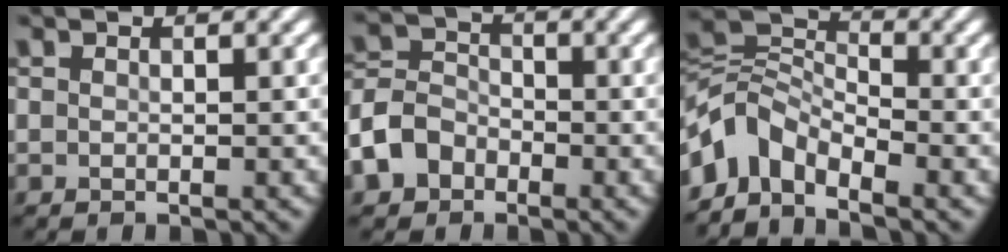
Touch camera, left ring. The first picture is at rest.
{"total": 4.7, "force": [-2.4, 3.5, 1.9], "torque": [-0.043, 0.004, -0.055]}
{"total": 5.5, "force": [-3.5, 3.1, 2.8], "torque": [-0.046, 0.004, -0.085]}